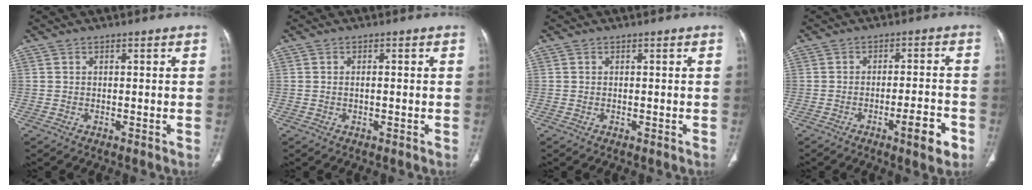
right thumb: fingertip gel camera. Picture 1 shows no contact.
{"total": 0.8, "force": [0.0, 0.2, 0.7], "torque": [-0.020, 0.006, 0.003]}
{"total": 0.0}
{"total": 6.8, "force": [-3.4, 1.3, 5.8], "torque": [-0.080, 0.017, -0.045]}